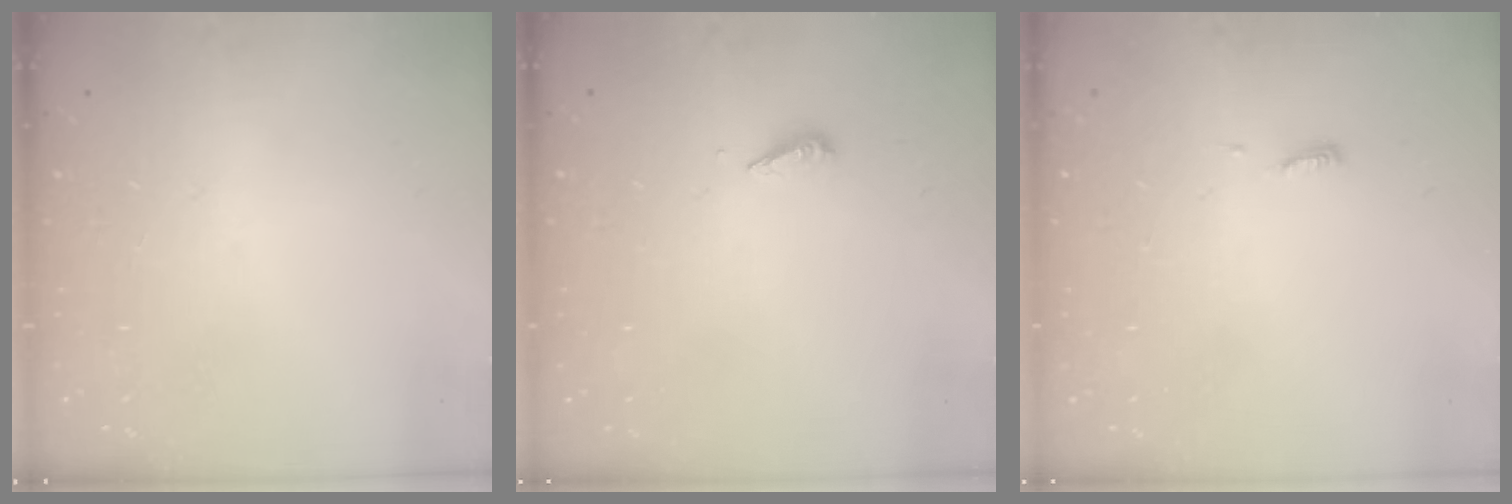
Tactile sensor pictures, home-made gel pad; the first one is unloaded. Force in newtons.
{"total": 2.8, "press": 2.8, "slide": 0.2}
{"total": 3.9, "press": 3.9, "slide": 0.5}